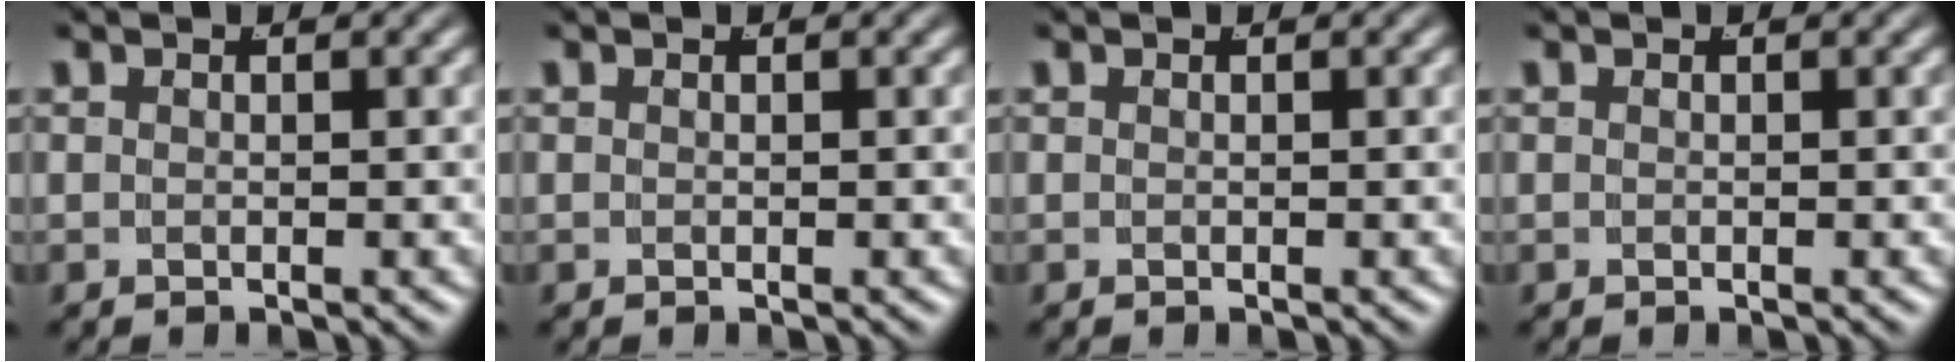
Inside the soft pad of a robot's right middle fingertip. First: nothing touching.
{"total": 0.0}
{"total": 0.0}
{"total": 0.0}